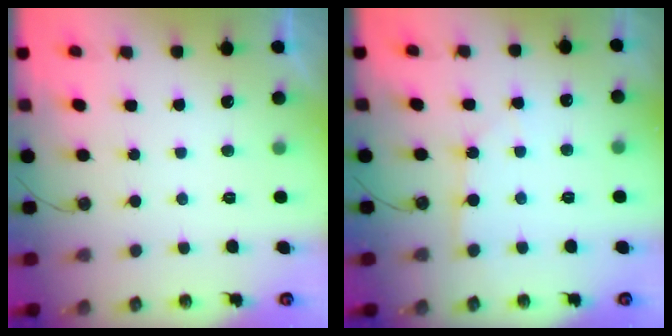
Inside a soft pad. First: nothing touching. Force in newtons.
{"total": 3.8, "press": 3.8, "slide": 0.5}